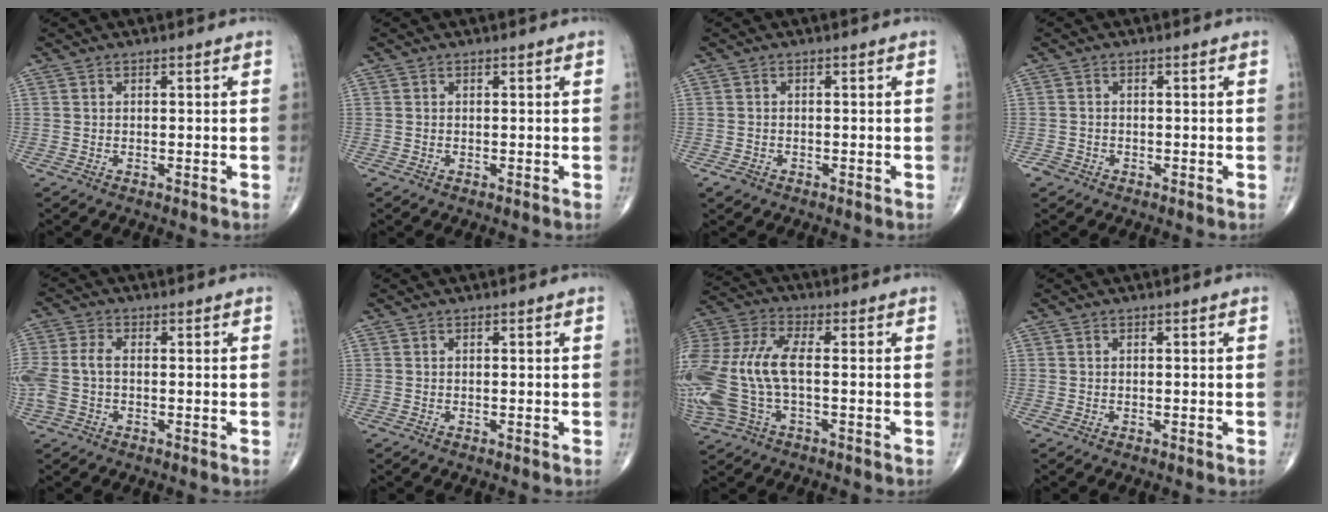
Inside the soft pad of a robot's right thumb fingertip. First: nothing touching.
{"total": 0.0}
{"total": 1.4, "force": [-0.9, 1.0, 0.5], "torque": [-0.008, 0.003, -0.015]}
{"total": 1.5, "force": [-1.0, 1.1, 0.1], "torque": [0.002, 0.005, -0.022]}
{"total": 7.3, "force": [-0.7, 4.5, 5.7], "torque": [-0.156, 0.015, -0.015]}
{"total": 0.0}
{"total": 17.5, "force": [-1.5, 8.1, 15.4], "torque": [-0.387, 0.015, -0.025]}
{"total": 0.0}